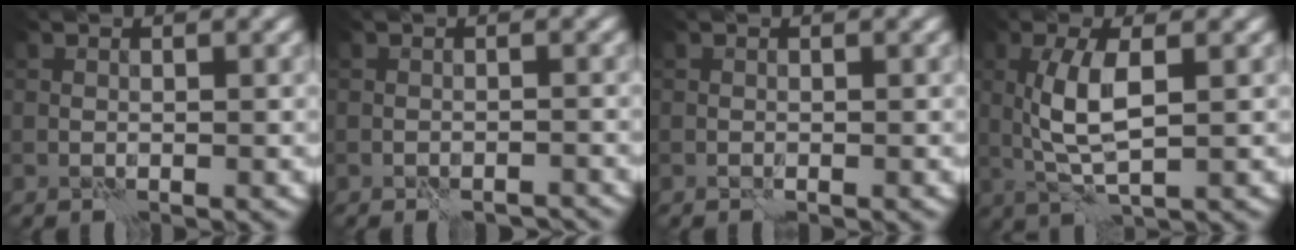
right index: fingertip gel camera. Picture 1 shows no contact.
{"total": 2.4, "force": [-2.2, 0.4, 0.7], "torque": [-0.012, 0.009, -0.028]}
{"total": 0.0}
{"total": 4.8, "force": [0.6, 1.6, 4.5], "torque": [-0.098, 0.004, 0.015]}